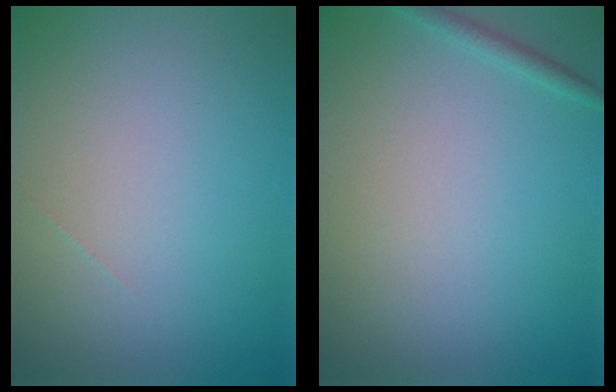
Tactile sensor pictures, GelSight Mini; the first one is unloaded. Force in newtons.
{"total": 1.0, "press": 1.0, "slide": 0.0}